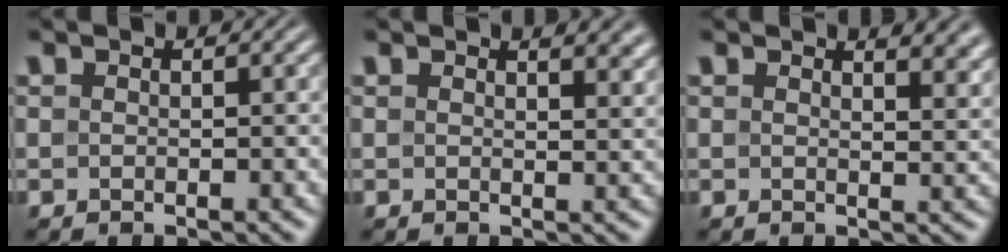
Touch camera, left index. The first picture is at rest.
{"total": 3.3, "force": [2.3, 1.3, 2.0], "torque": [-0.011, 0.006, 0.026]}
{"total": 4.5, "force": [3.2, 1.8, 2.6], "torque": [-0.013, 0.011, 0.036]}